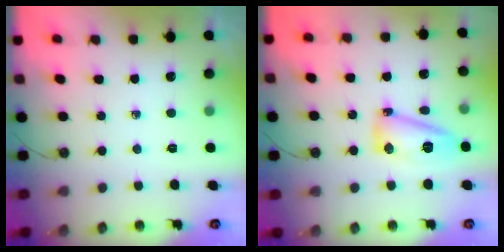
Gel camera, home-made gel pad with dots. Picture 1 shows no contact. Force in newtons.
{"total": 11.4, "press": 11.1, "slide": 2.3}